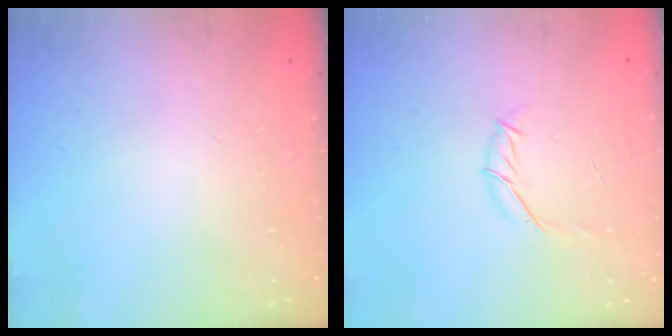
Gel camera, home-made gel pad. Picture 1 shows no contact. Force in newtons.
{"total": 6.4, "press": 6.2, "slide": 1.5}